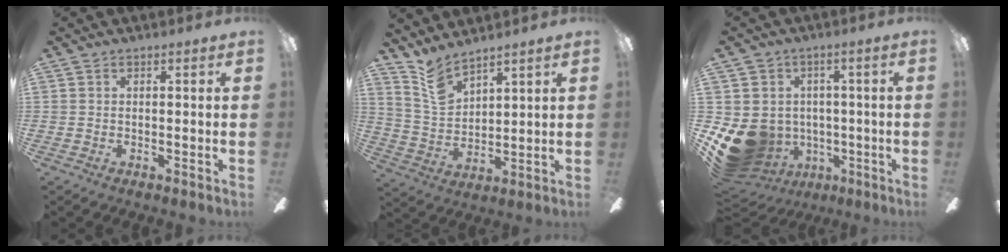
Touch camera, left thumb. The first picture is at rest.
{"total": 8.4, "force": [7.2, 3.1, 2.9], "torque": [-0.076, -0.036, 0.138]}
{"total": 14.1, "force": [-3.8, 12.3, 5.7], "torque": [-0.124, 0.014, -0.050]}